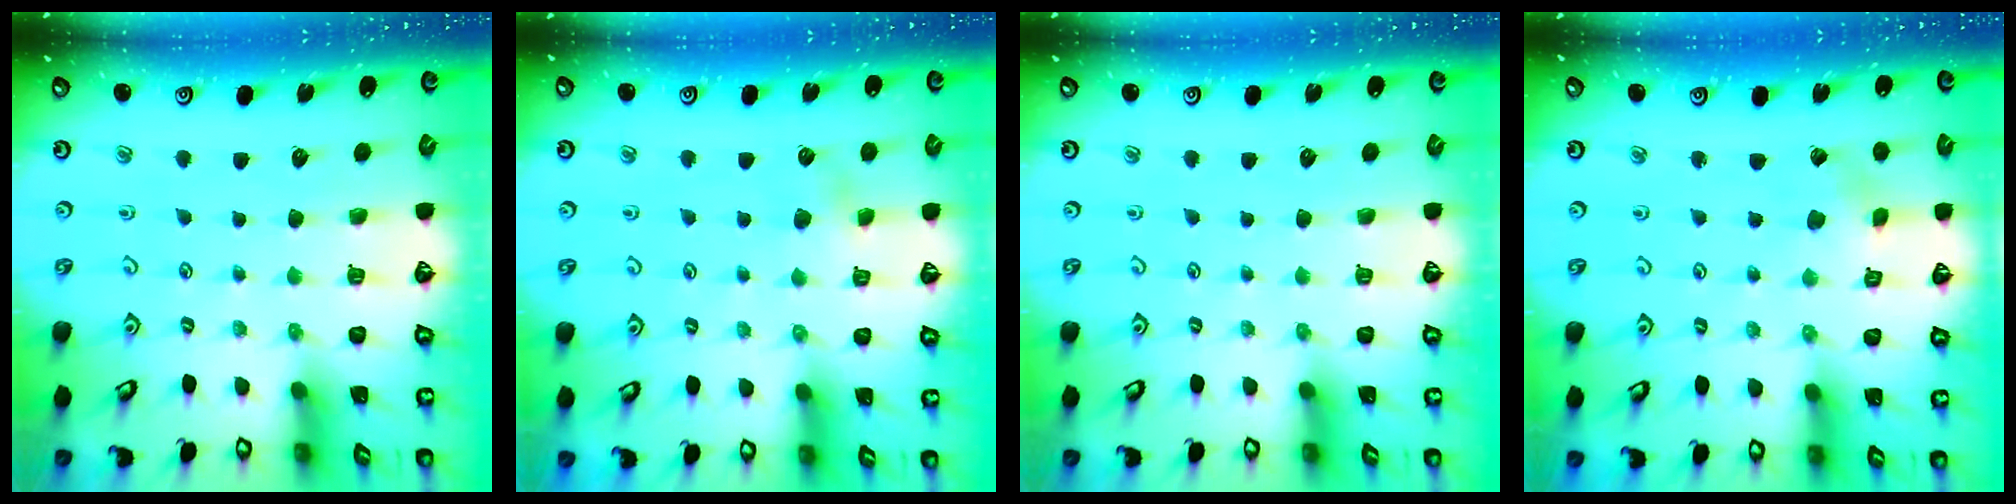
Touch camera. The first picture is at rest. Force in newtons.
{"total": 3.2, "press": 3.1, "slide": 0.5}
{"total": 0.0}
{"total": 1.6, "press": 1.6, "slide": 0.2}